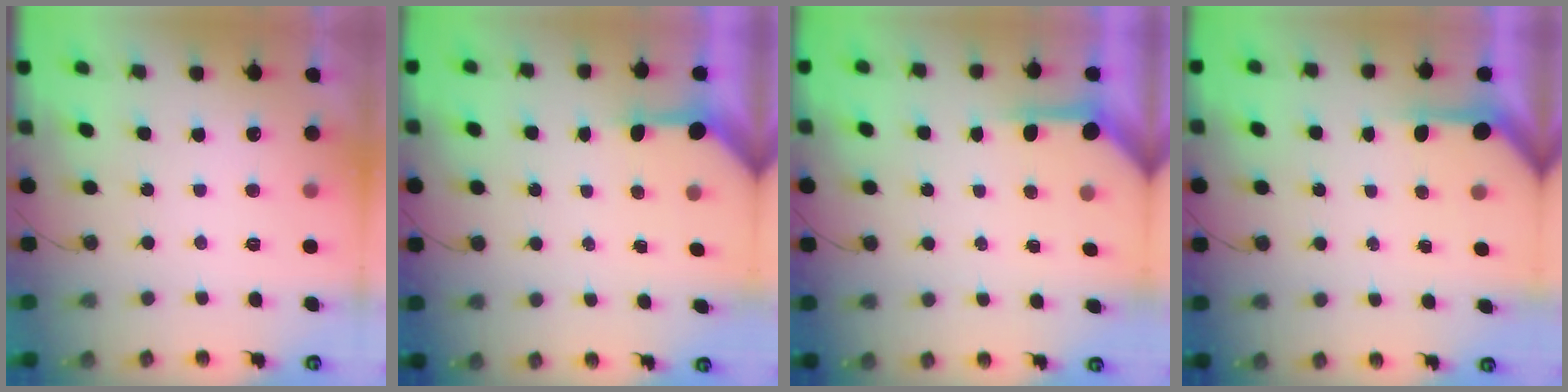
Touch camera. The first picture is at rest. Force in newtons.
{"total": 3.2, "press": 3.2, "slide": 0.3}
{"total": 4.0, "press": 4.0, "slide": 0.3}
{"total": 4.0, "press": 4.0, "slide": 0.3}